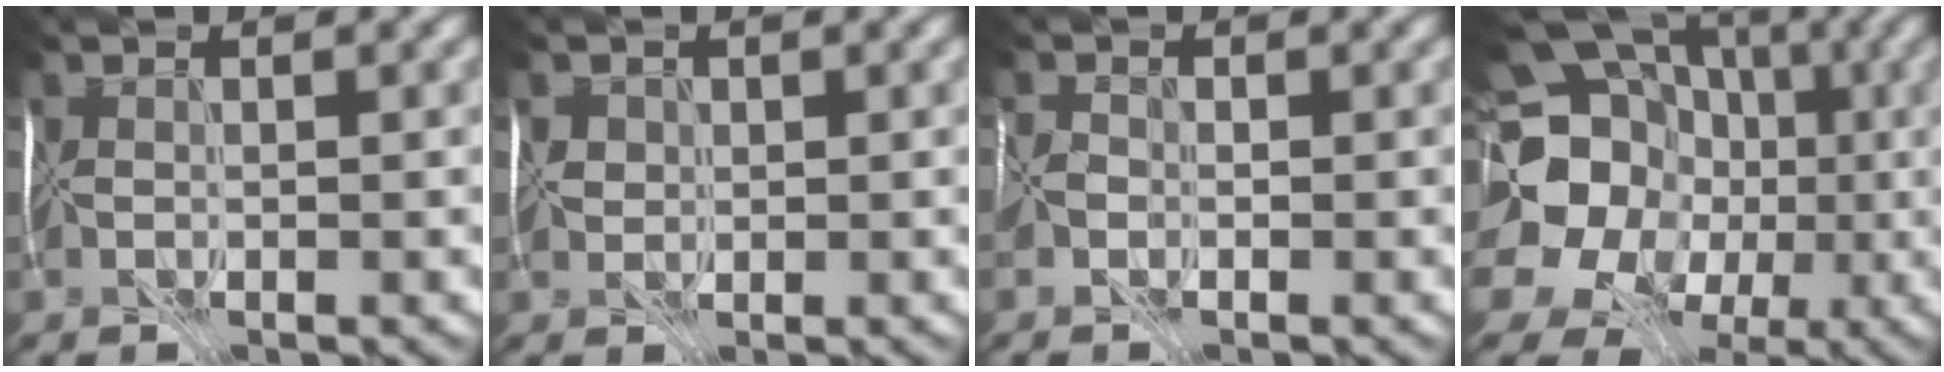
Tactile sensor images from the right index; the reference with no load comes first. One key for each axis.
{"total": 0.9, "fx": 0.5, "fy": 0.8, "fz": -0.3, "tx": 0.010, "ty": 0.006, "tz": 0.010}
{"total": 1.2, "fx": -0.5, "fy": -0.4, "fz": -1.0, "tx": 0.022, "ty": 0.006, "tz": -0.012}
{"total": 17.5, "fx": 1.7, "fy": 15.4, "fz": 8.3, "tx": -0.159, "ty": 0.015, "tz": 0.021}